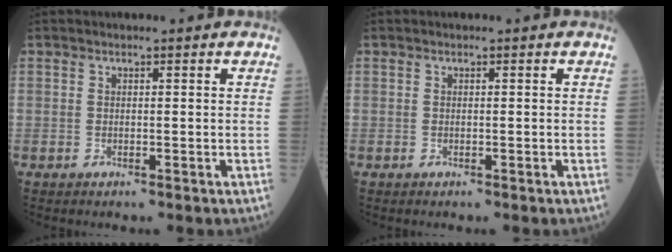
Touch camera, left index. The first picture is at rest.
{"total": 0.0}